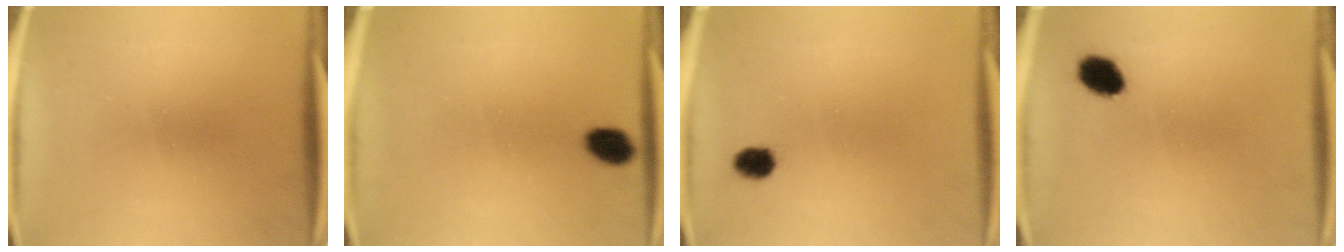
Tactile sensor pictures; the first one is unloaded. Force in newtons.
{"total": 2.3}
{"total": 3.1}
{"total": 5.5}